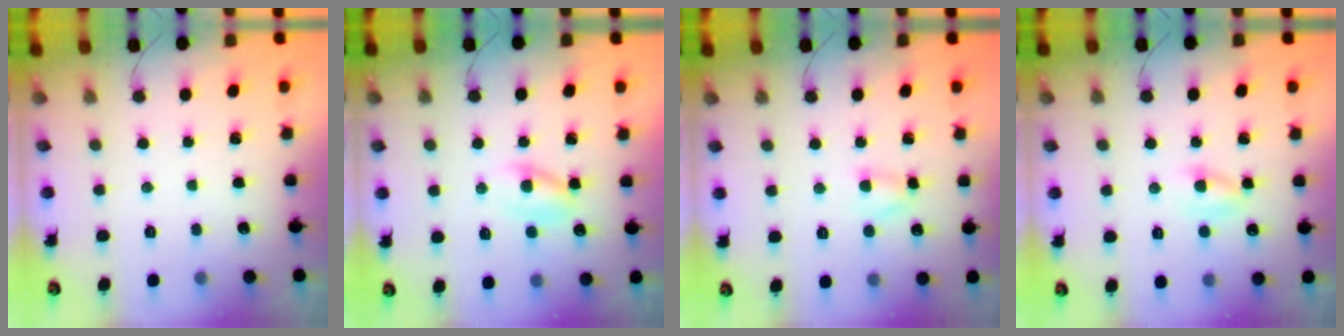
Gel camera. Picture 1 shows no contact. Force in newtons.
{"total": 4.1, "press": 3.8, "slide": 1.5}
{"total": 3.3, "press": 3.0, "slide": 1.3}
{"total": 2.8, "press": 2.6, "slide": 1.1}